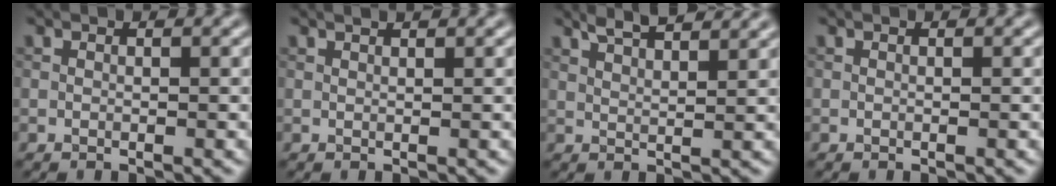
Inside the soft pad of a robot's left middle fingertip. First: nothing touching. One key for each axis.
{"total": 1.0, "fx": 0.8, "fy": 0.1, "fz": 0.5, "tx": -0.005, "ty": -0.002, "tz": 0.007}
{"total": 4.7, "fx": 3.7, "fy": 1.1, "fz": 2.6, "tx": -0.027, "ty": 0.018, "tz": 0.042}
{"total": 0.0}